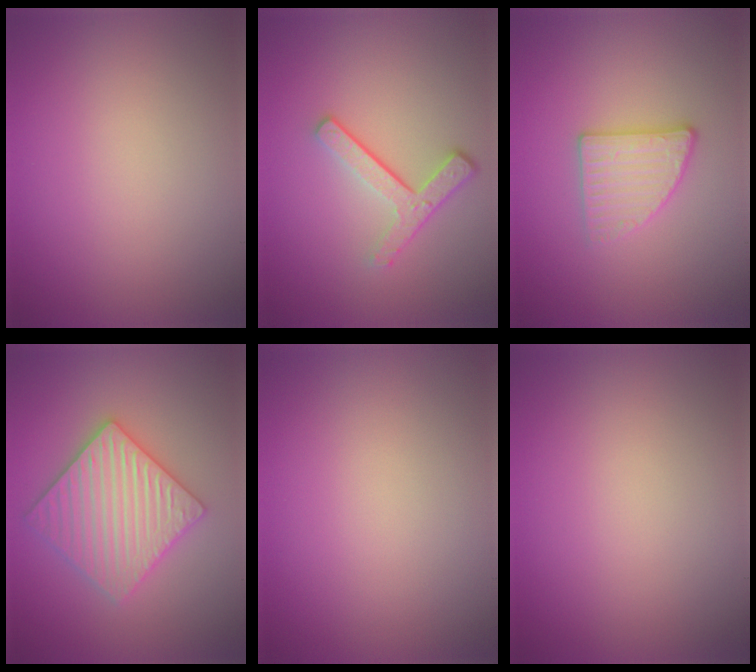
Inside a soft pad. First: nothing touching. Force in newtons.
{"total": 3.7, "press": 2.7, "slide": 2.5}
{"total": 3.0, "press": 2.8, "slide": 1.2}
{"total": 5.8, "press": 5.7, "slide": 1.1}
{"total": 0.0}
{"total": 0.0}